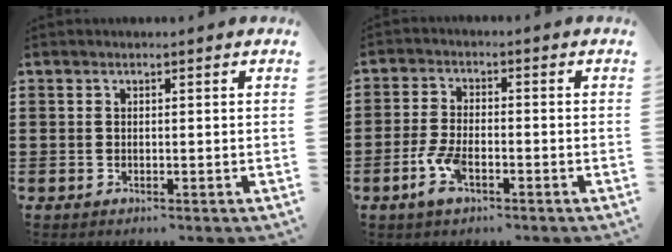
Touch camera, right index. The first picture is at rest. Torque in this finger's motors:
{"motor_torque": [0.18, -0.02, 0.12, 0.10]}